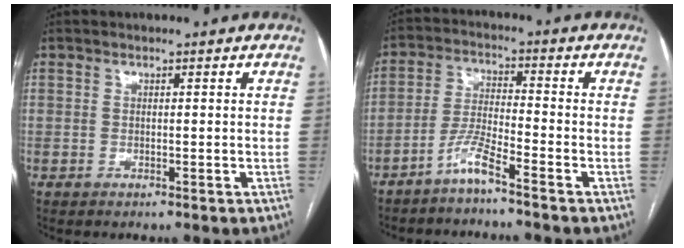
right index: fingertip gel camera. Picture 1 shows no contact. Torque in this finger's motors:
{"motor_torque": [0.53, -0.40, 0.11, 0.03]}